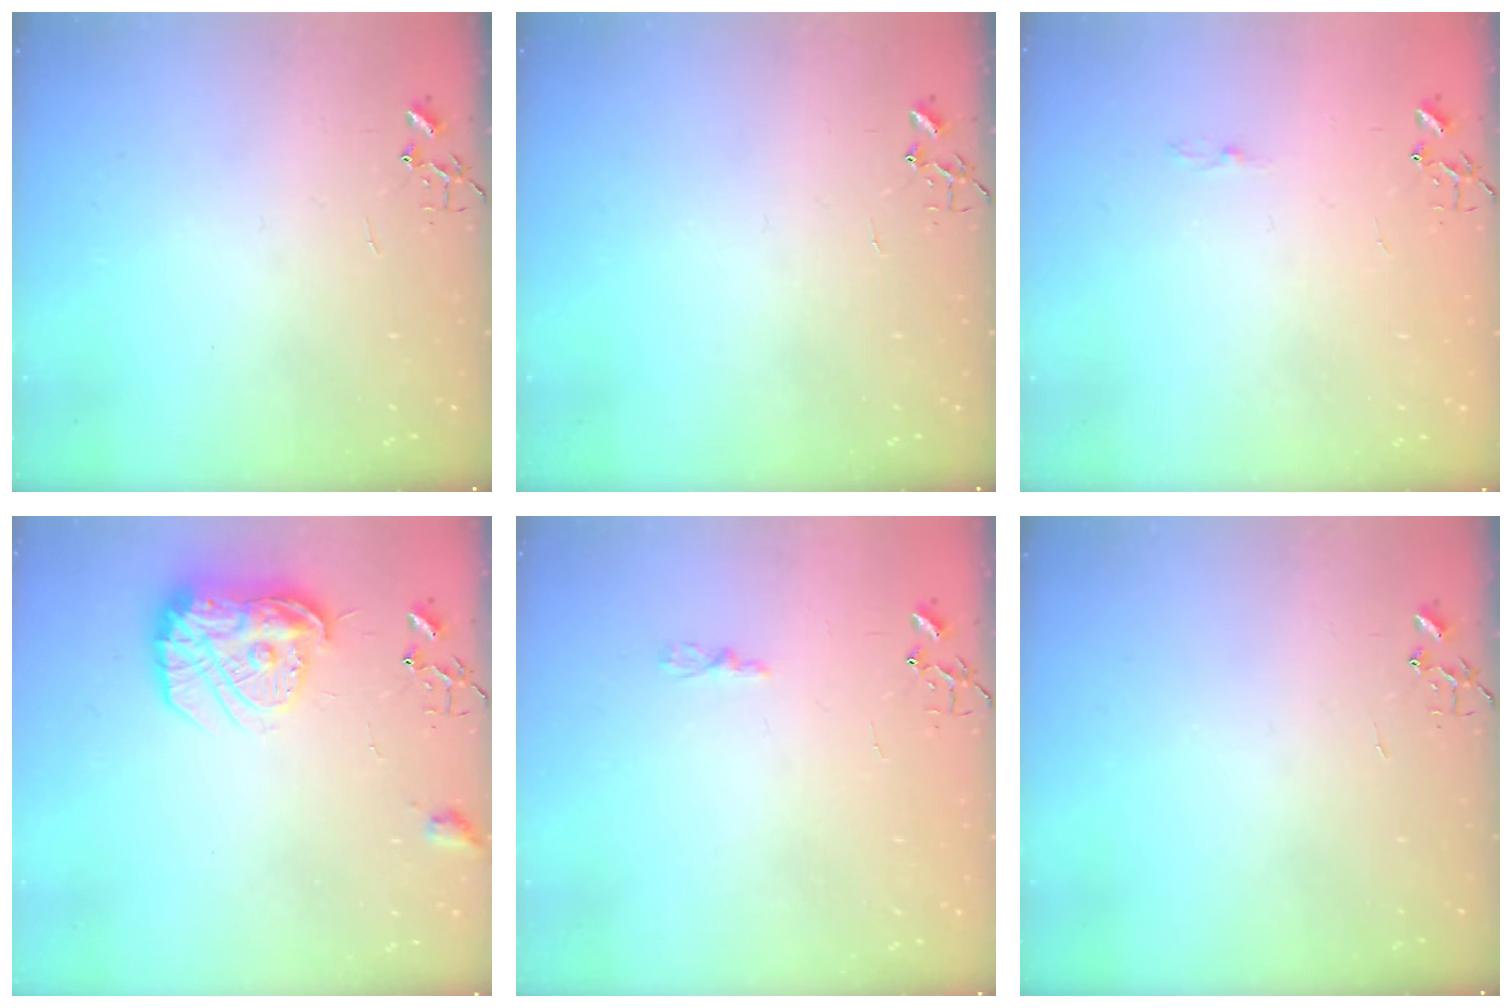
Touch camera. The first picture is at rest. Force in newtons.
{"total": 0.0}
{"total": 3.1, "press": 3.0, "slide": 0.5}
{"total": 15.7, "press": 15.6, "slide": 1.4}
{"total": 2.9, "press": 2.9, "slide": 0.4}
{"total": 0.0}